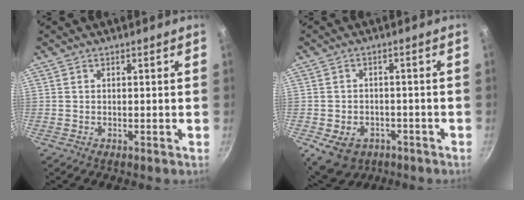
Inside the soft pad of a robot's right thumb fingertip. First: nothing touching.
{"total": 10.0, "force": [-4.6, 7.6, 4.6], "torque": [-0.084, 0.023, -0.059]}